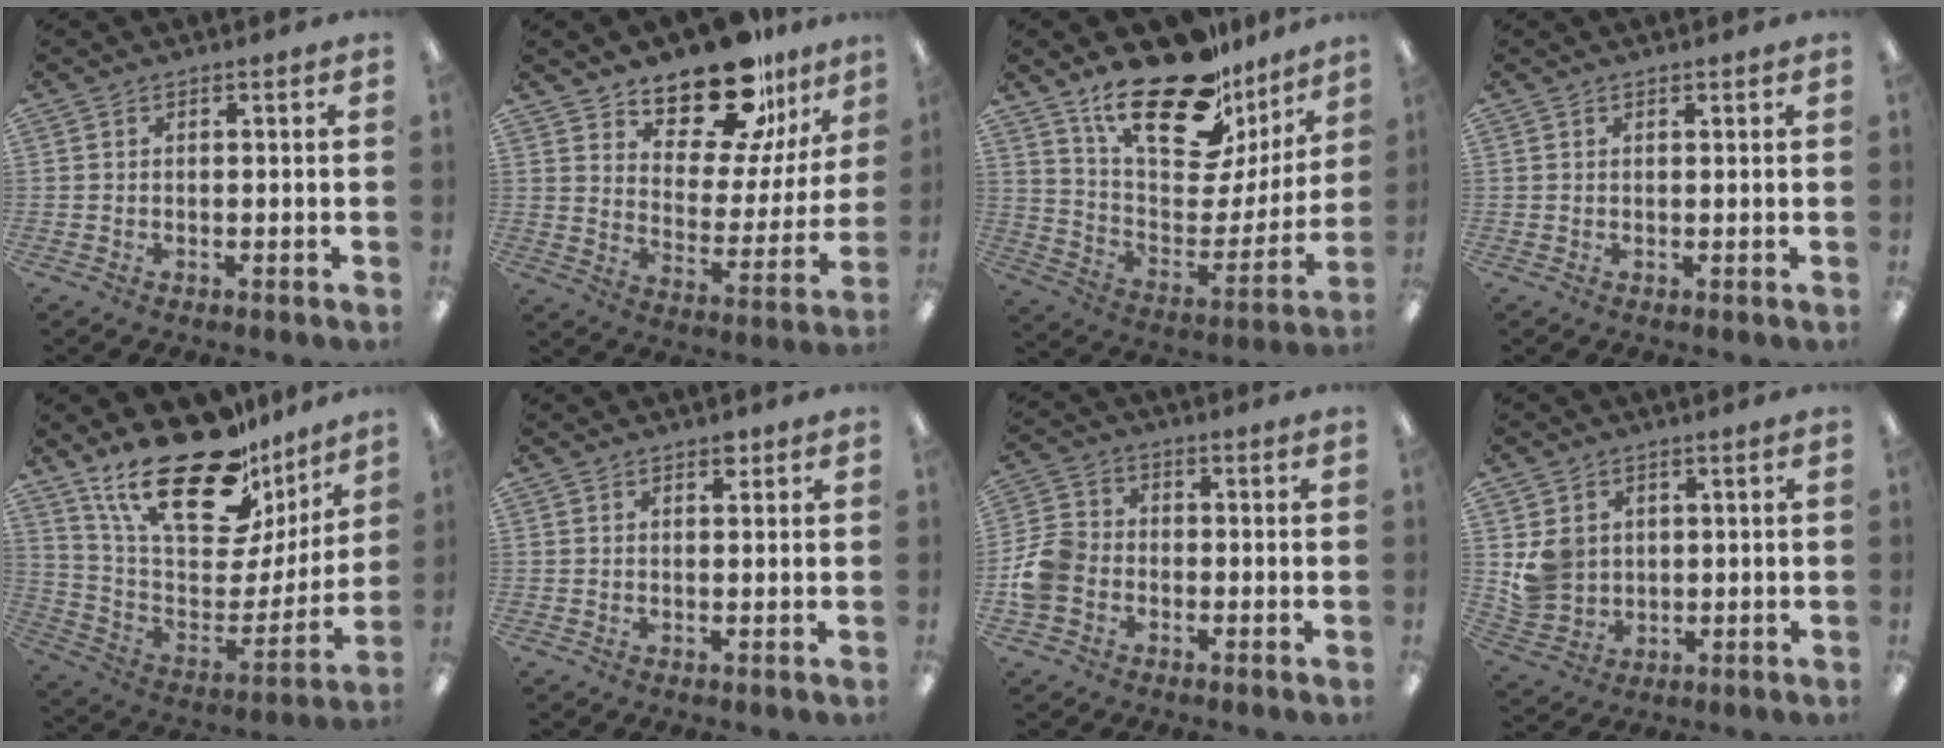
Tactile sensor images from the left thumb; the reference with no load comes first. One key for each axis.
{"total": 18.5, "fx": 15.5, "fy": 7.1, "fz": 7.3, "tx": -0.117, "ty": -0.119, "tz": 0.271}
{"total": 24.2, "fx": 17.8, "fy": 9.7, "fz": 13.3, "tx": -0.210, "ty": -0.123, "tz": 0.308}
{"total": 0.7, "fx": 0.5, "fy": 0.3, "fz": 0.4, "tx": -0.008, "ty": 0.001, "tz": 0.010}
{"total": 26.8, "fx": 18.5, "fy": 11.3, "fz": 15.7, "tx": -0.251, "ty": -0.117, "tz": 0.327}
{"total": 2.0, "fx": 1.4, "fy": 1.0, "fz": 1.1, "tx": 0.001, "ty": -0.008, "tz": 0.020}
{"total": 8.1, "fx": -2.6, "fy": 6.6, "fz": 3.9, "tx": -0.081, "ty": 0.025, "tz": -0.049}
{"total": 6.4, "fx": 2.0, "fy": 5.9, "fz": 1.4, "tx": -0.023, "ty": 0.002, "tz": 0.043}